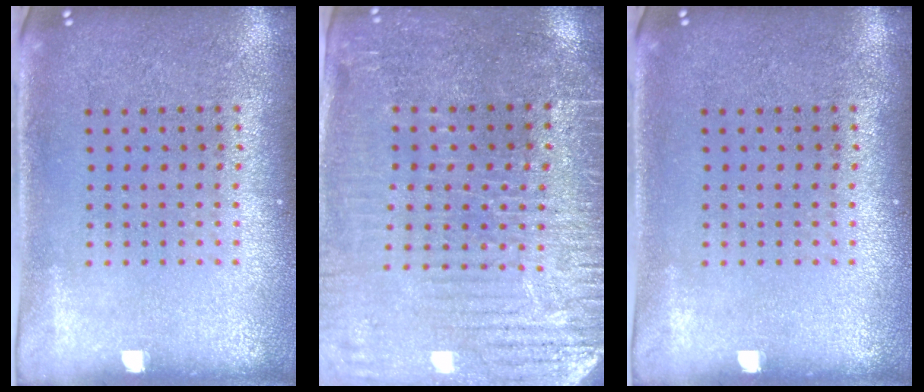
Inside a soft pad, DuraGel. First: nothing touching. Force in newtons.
{"total": 3.5, "press": 3.3, "slide": 0.9}
{"total": 0.0}